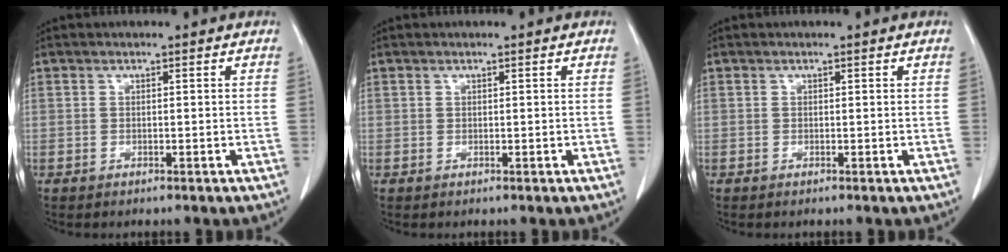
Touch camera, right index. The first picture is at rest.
{"total": 0.0}
{"total": 0.0}